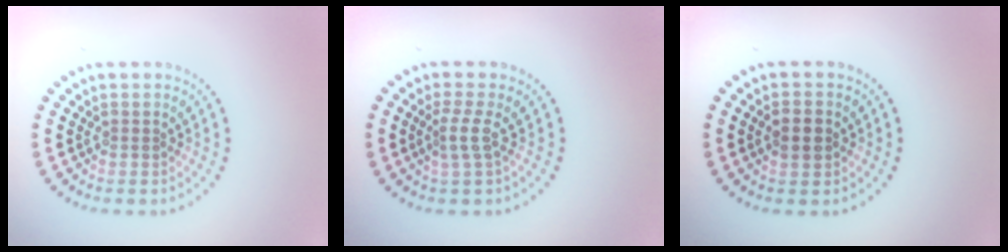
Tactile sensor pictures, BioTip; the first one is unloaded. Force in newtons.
{"total": 2.0, "press": 1.4, "slide": 1.4}
{"total": 2.5, "press": 2.5, "slide": 0.1}